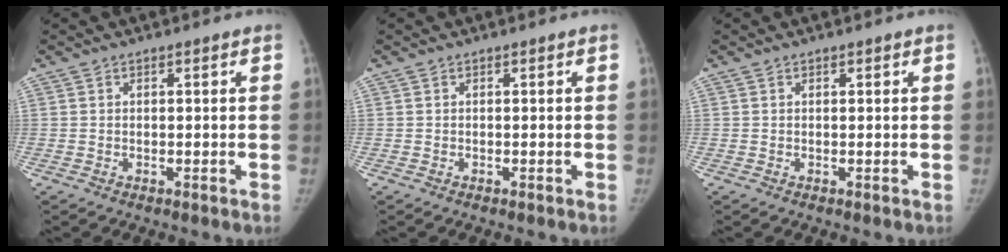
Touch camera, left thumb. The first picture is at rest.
{"total": 0.0}
{"total": 0.5, "force": [0.4, 0.3, 0.2], "torque": [-0.002, -0.002, 0.004]}